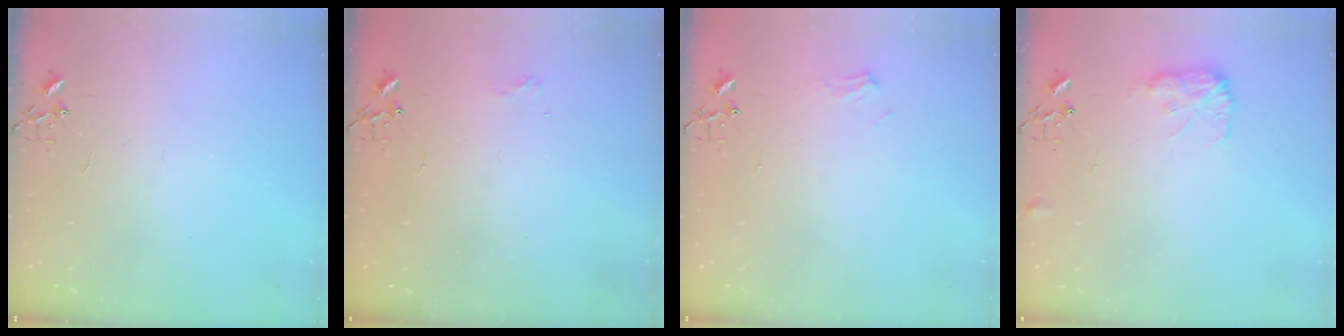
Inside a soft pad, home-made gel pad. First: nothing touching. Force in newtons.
{"total": 5.9, "press": 5.9, "slide": 0.8}
{"total": 6.7, "press": 6.7, "slide": 0.7}
{"total": 9.2, "press": 9.2, "slide": 0.3}